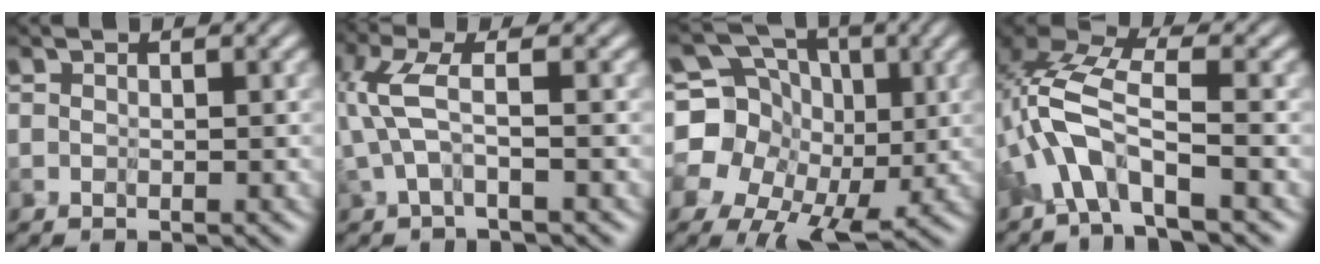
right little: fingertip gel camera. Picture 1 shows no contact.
{"total": 2.1, "force": [-0.1, -0.6, 2.1], "torque": [-0.071, 0.012, -0.003]}
{"total": 9.6, "force": [-0.2, 8.1, 5.0], "torque": [-0.095, 0.002, 0.000]}
{"total": 4.7, "force": [-2.8, 0.4, 3.8], "torque": [-0.099, 0.018, -0.066]}